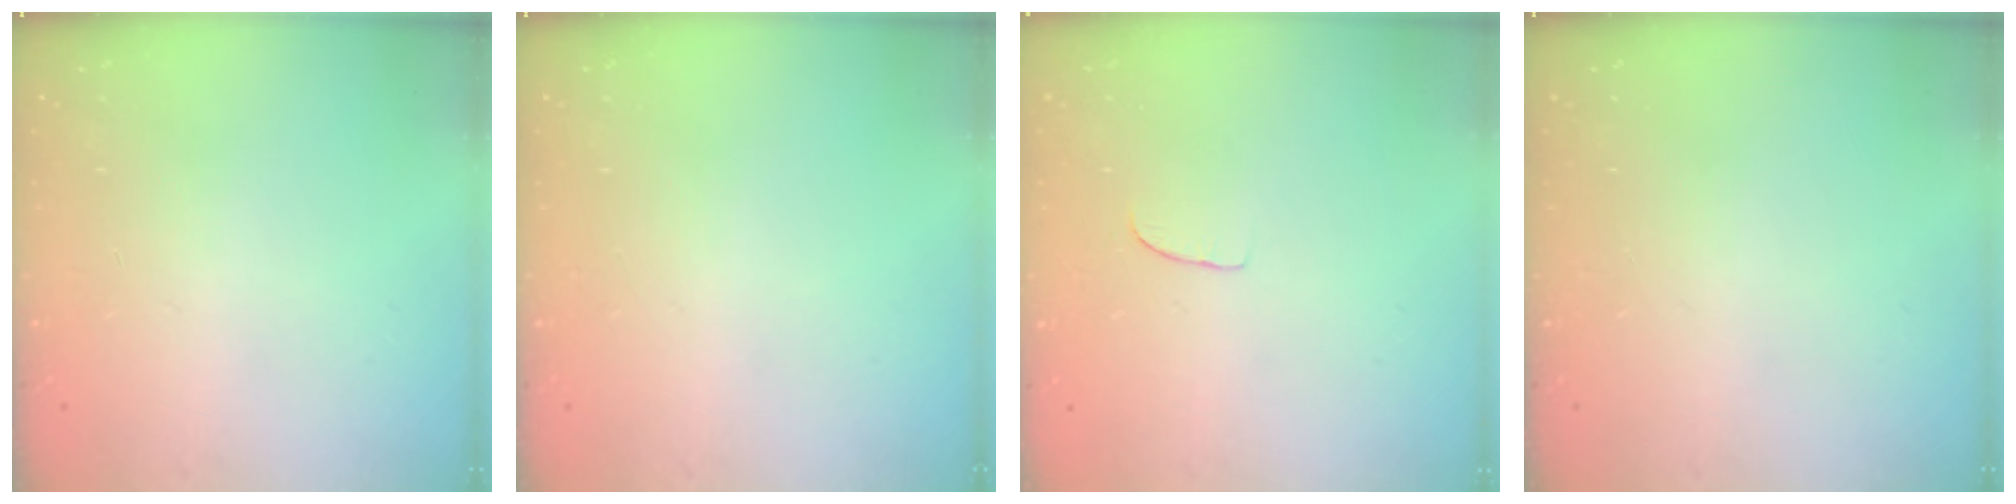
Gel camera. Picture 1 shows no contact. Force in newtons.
{"total": 0.0}
{"total": 5.7, "press": 5.7, "slide": 0.5}
{"total": 0.0}